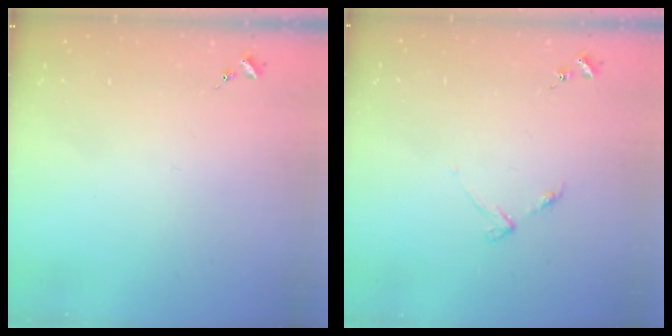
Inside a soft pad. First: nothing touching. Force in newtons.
{"total": 3.4, "press": 3.4, "slide": 0.4}